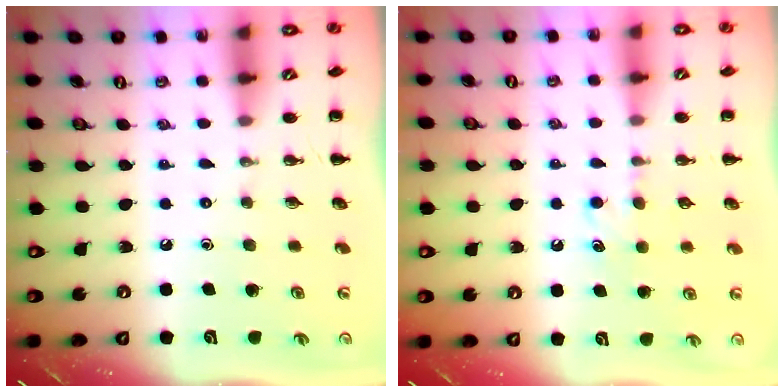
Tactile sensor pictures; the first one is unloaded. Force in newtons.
{"total": 5.1, "press": 4.9, "slide": 1.5}